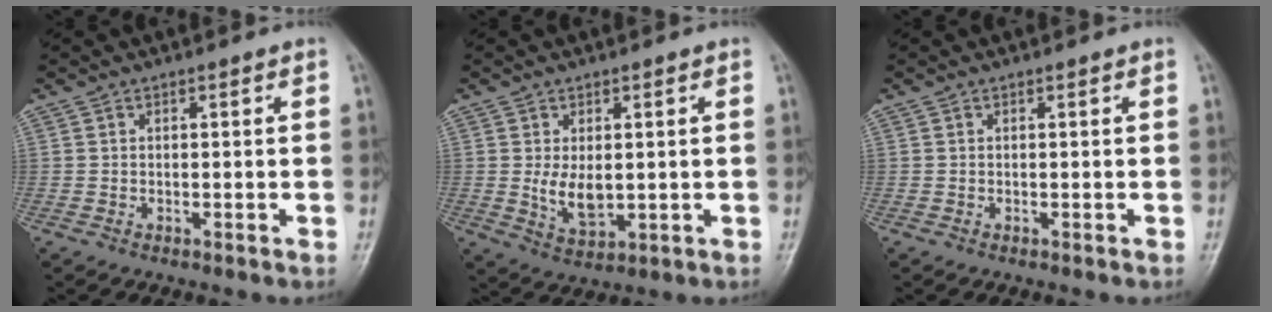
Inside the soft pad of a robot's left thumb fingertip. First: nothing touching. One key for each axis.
{"total": 5.7, "fx": 0.3, "fy": 3.3, "fz": 4.7, "tx": -0.072, "ty": -0.014, "tz": 0.015}
{"total": 0.0}